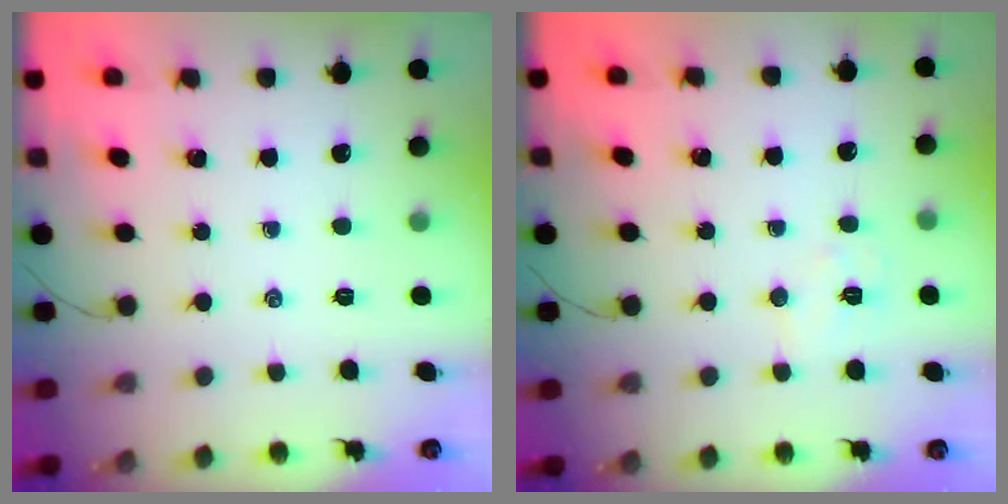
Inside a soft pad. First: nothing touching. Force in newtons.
{"total": 6.2, "press": 6.1, "slide": 1.0}